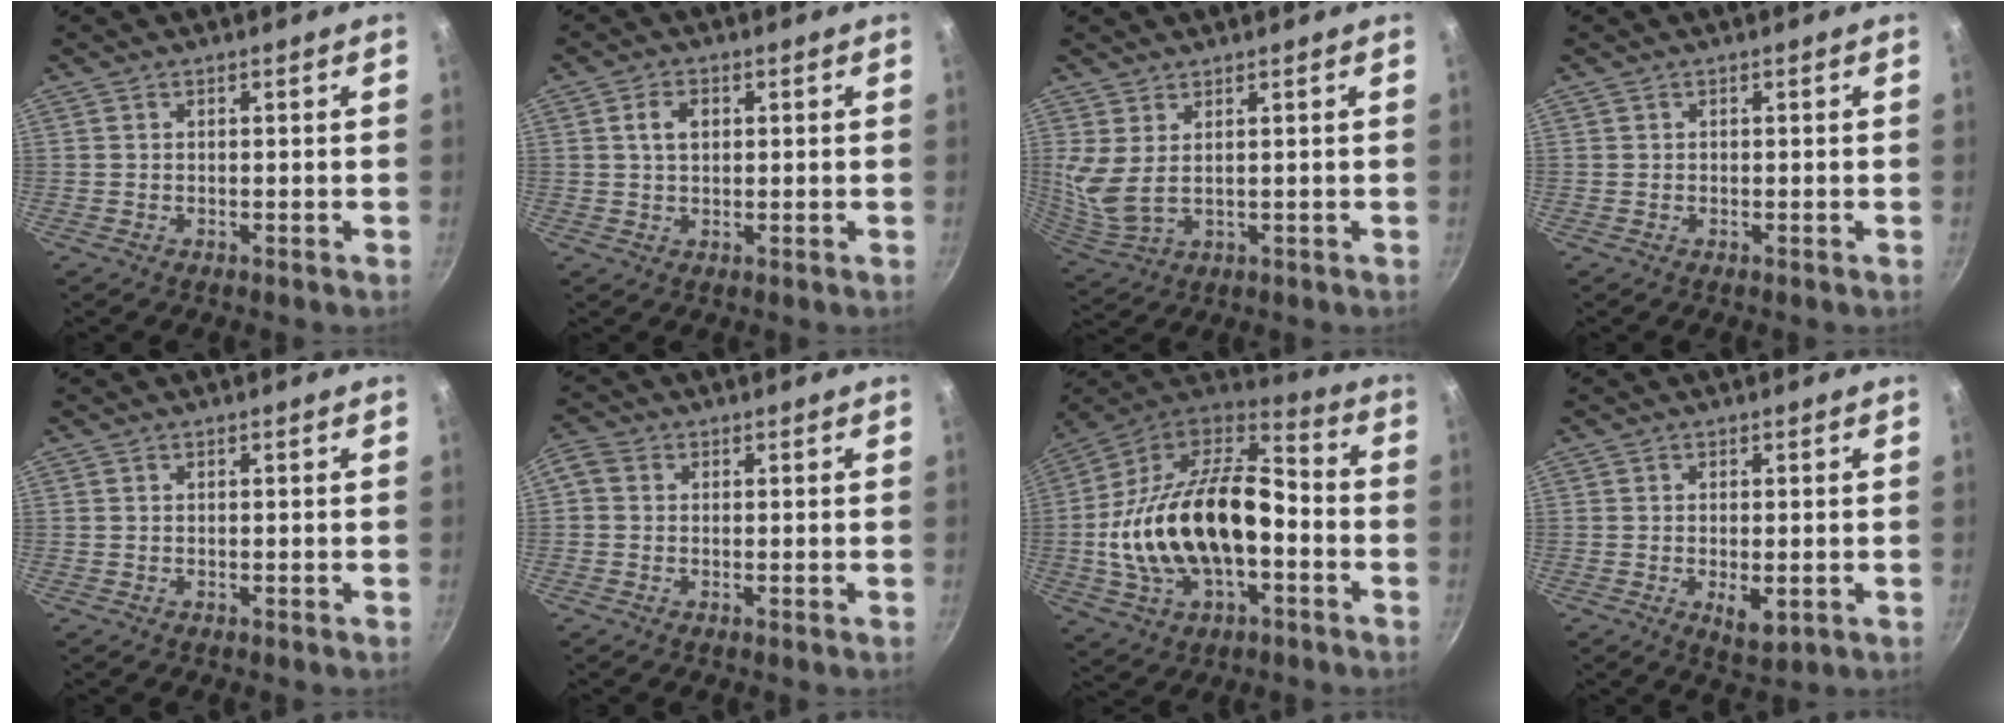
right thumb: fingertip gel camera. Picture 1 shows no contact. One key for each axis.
{"total": 3.8, "fx": 1.0, "fy": 2.6, "fz": 2.6, "tx": -0.036, "ty": 0.003, "tz": 0.018}
{"total": 6.5, "fx": 2.6, "fy": 3.0, "fz": 5.2, "tx": -0.108, "ty": -0.027, "tz": 0.062}
{"total": 0.0}
{"total": 0.0}
{"total": 3.0, "fx": 0.1, "fy": 2.6, "fz": 1.6, "tx": -0.040, "ty": 0.012, "tz": -0.011}
{"total": 26.6, "fx": -3.8, "fy": 15.1, "fz": 21.6, "tx": -0.396, "ty": 0.049, "tz": -0.073}
{"total": 4.4, "fx": -0.9, "fy": 2.0, "fz": 3.9, "tx": -0.058, "ty": -0.011, "tz": -0.008}